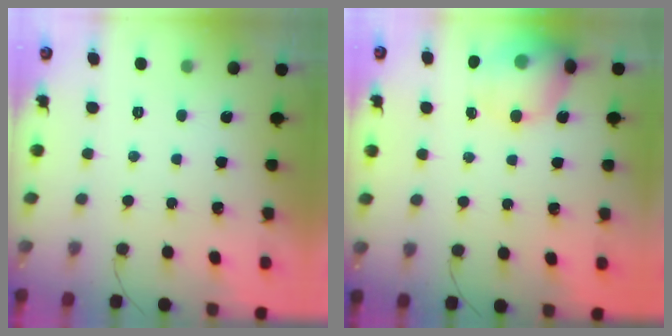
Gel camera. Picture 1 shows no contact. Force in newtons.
{"total": 15.7, "press": 15.5, "slide": 2.6}